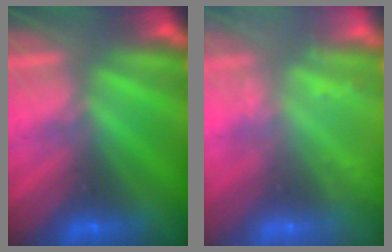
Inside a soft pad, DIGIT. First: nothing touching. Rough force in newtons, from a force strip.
{"total": 2.4}